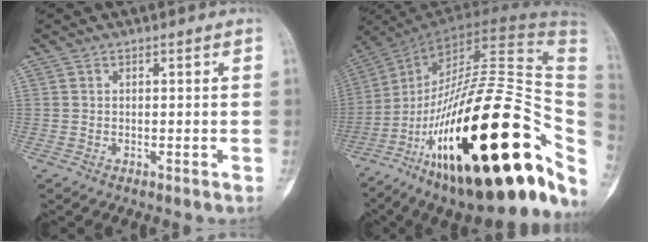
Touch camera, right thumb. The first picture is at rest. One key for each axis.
{"total": 43.5, "fx": -13.1, "fy": 16.4, "fz": 38.1, "tx": -0.518, "ty": 0.085, "tz": -0.204}